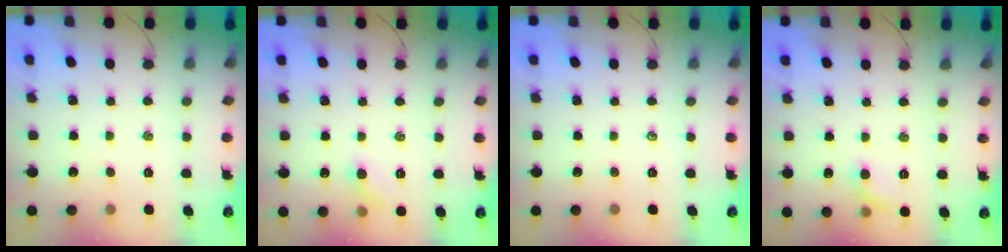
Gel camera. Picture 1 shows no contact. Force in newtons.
{"total": 4.1, "press": 3.9, "slide": 1.2}
{"total": 0.0}
{"total": 5.2, "press": 5.0, "slide": 1.4}